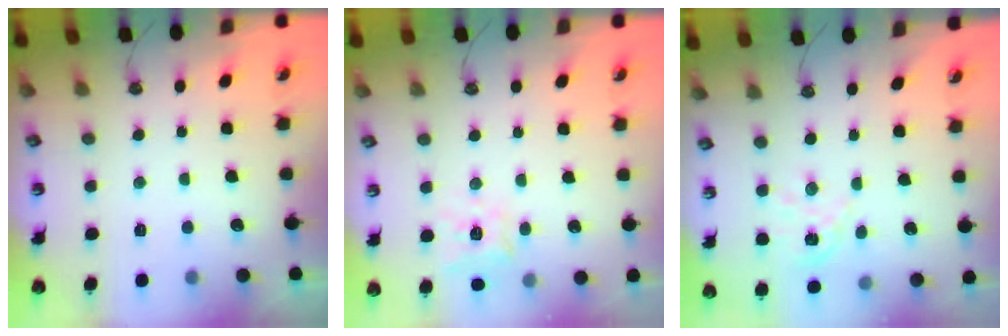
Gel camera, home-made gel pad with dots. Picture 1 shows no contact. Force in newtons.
{"total": 12.1, "press": 11.9, "slide": 1.6}
{"total": 4.3, "press": 4.3, "slide": 0.4}